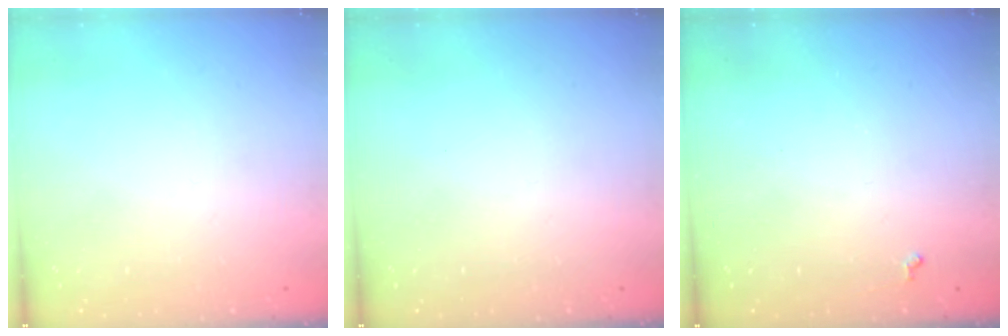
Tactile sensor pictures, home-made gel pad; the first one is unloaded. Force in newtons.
{"total": 0.0}
{"total": 3.0, "press": 3.0, "slide": 0.5}